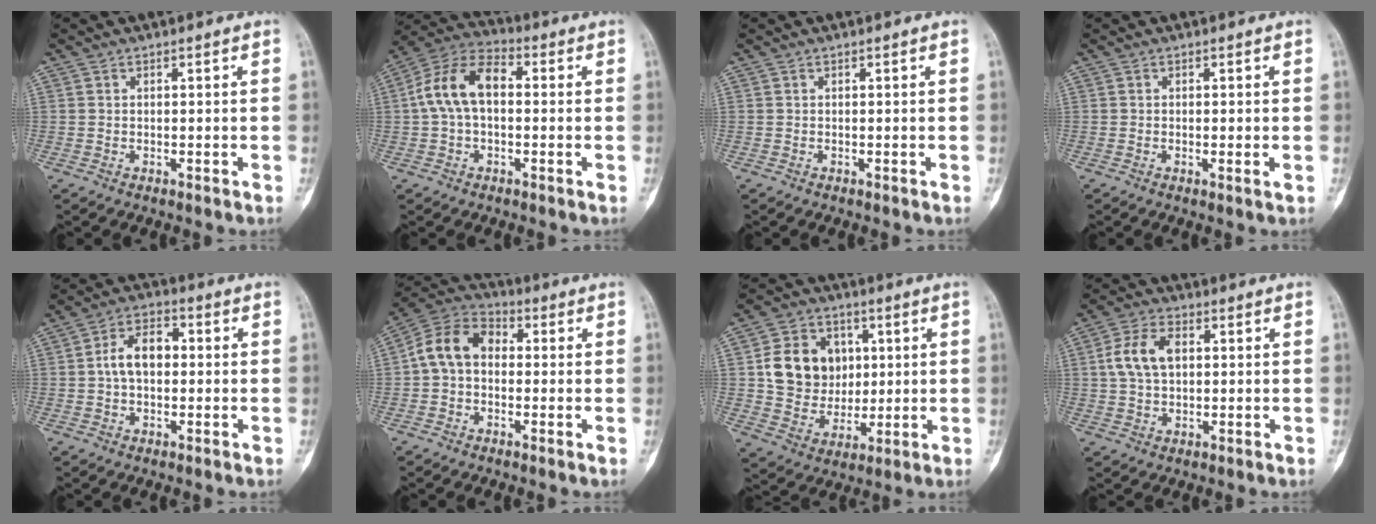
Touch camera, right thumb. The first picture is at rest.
{"total": 11.7, "force": [0.7, 7.1, 9.2], "torque": [-0.173, 0.036, 0.002]}
{"total": 0.0}
{"total": 1.5, "force": [-0.1, 0.2, 1.5], "torque": [-0.023, -0.005, -0.004]}
{"total": 7.7, "force": [0.2, 5.0, 5.9], "torque": [-0.092, 0.024, -0.005]}
{"total": 10.3, "force": [0.2, 7.6, 6.9], "torque": [-0.110, 0.034, -0.012]}
{"total": 13.9, "force": [2.4, 11.9, 6.9], "torque": [-0.078, 0.000, 0.050]}
{"total": 8.4, "force": [1.5, 5.3, 6.4], "torque": [-0.122, 0.013, 0.026]}